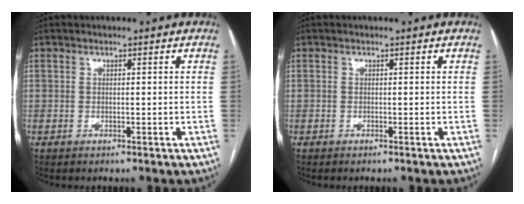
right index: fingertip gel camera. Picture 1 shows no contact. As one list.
[{"total": 0.0}]